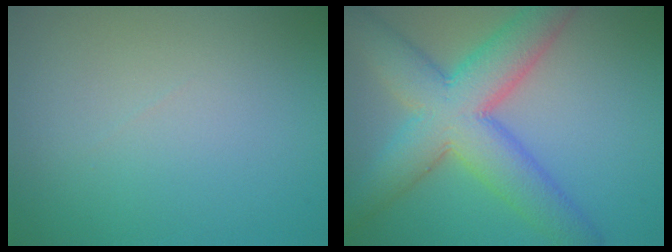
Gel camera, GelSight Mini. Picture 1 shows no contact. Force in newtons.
{"total": 9.2, "press": 9.2, "slide": 0.2}